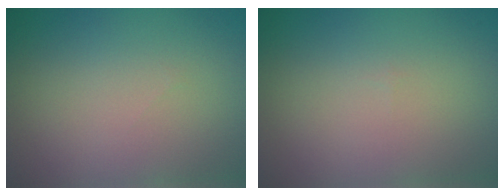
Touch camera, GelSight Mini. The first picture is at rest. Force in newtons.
{"total": 0.0}